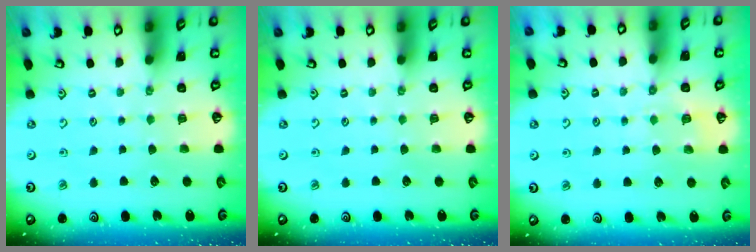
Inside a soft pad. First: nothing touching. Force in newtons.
{"total": 0.0}
{"total": 5.4, "press": 5.3, "slide": 1.1}